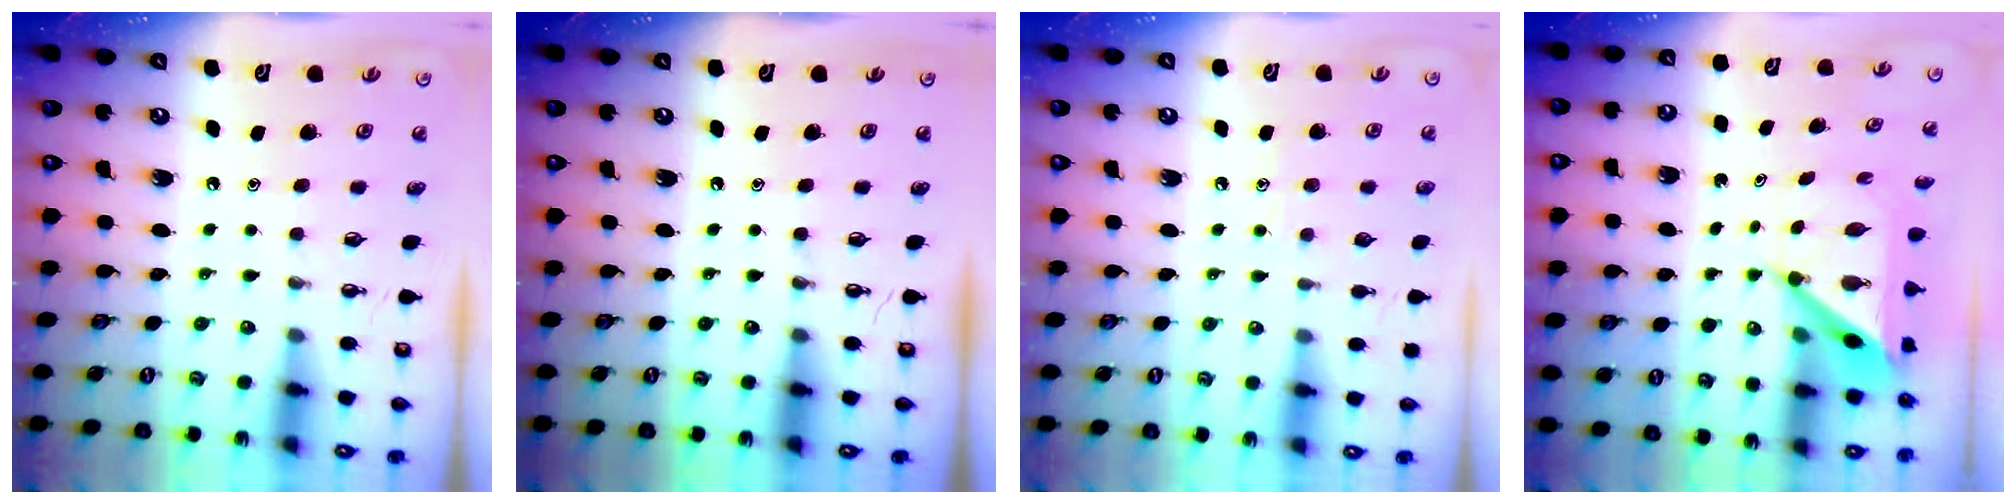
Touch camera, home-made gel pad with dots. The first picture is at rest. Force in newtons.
{"total": 0.0}
{"total": 7.2, "press": 7.2, "slide": 0.6}
{"total": 6.3, "press": 6.3, "slide": 0.6}